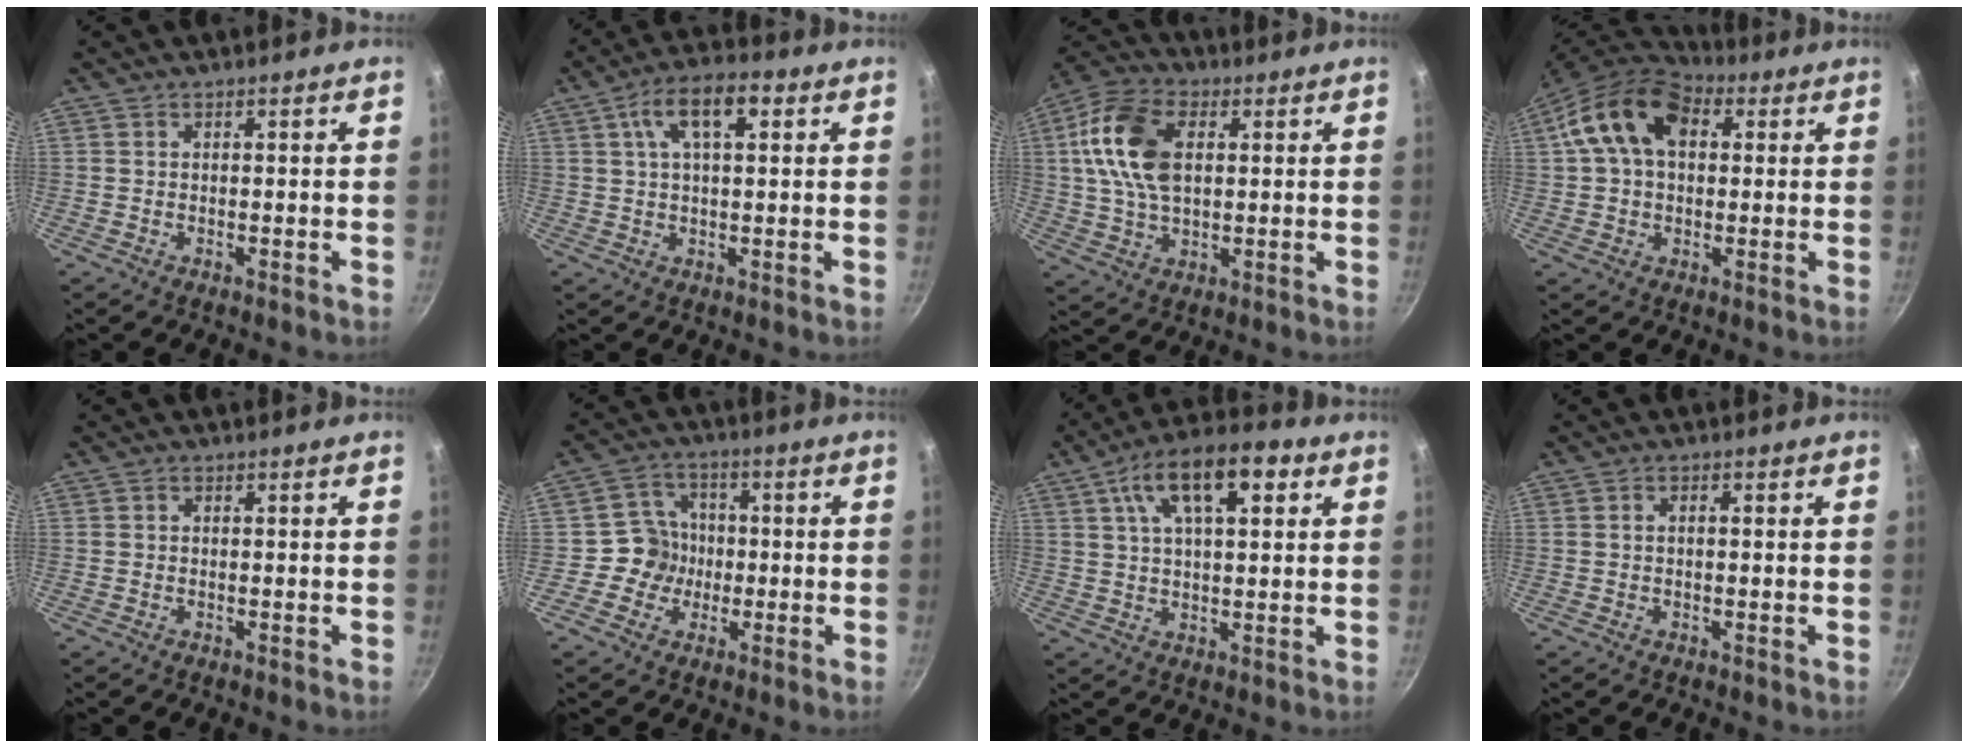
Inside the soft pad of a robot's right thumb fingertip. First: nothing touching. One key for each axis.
{"total": 9.8, "fx": 3.4, "fy": 4.5, "fz": 8.0, "tx": -0.130, "ty": 0.015, "tz": 0.051}
{"total": 14.6, "fx": 2.9, "fy": 9.0, "fz": 11.1, "tx": -0.193, "ty": 0.009, "tz": 0.043}
{"total": 14.6, "fx": 3.6, "fy": 9.9, "fz": 10.1, "tx": -0.156, "ty": 0.021, "tz": 0.044}
{"total": 0.0}
{"total": 6.5, "fx": -1.1, "fy": 6.2, "fz": 1.6, "tx": 0.013, "ty": 0.018, "tz": -0.034}
{"total": 14.5, "fx": 5.6, "fy": 6.5, "fz": 11.7, "tx": -0.178, "ty": 0.008, "tz": 0.084}
{"total": 1.0, "fx": 0.0, "fy": 0.6, "fz": 0.9, "tx": -0.015, "ty": 0.005, "tz": -0.001}